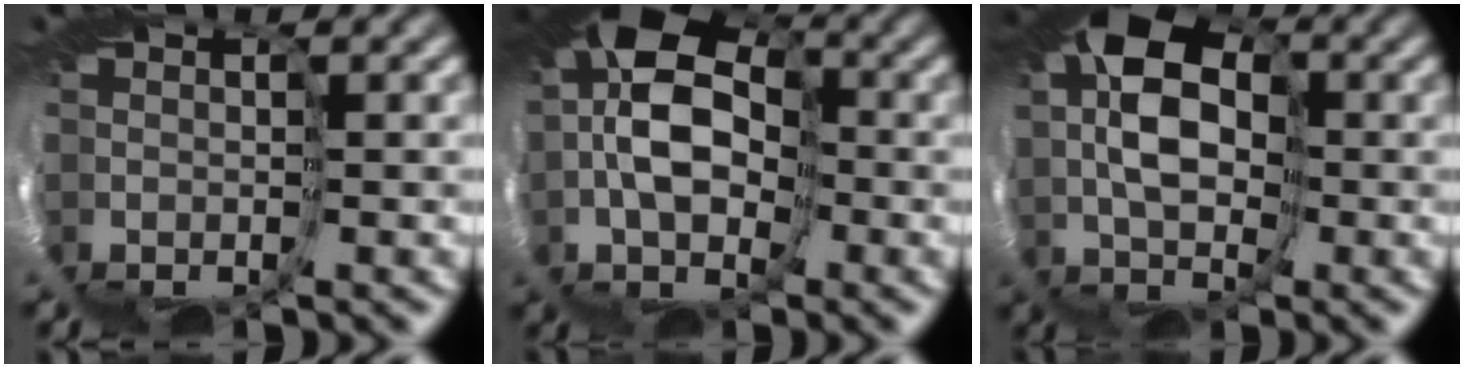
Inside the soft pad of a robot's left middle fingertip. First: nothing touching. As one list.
[{"total": 9.3, "force": [0.9, 5.6, 7.3], "torque": [-0.116, 0.021, -0.004]}, {"total": 5.8, "force": [2.2, 2.8, 4.5], "torque": [-0.092, 0.020, 0.023]}]